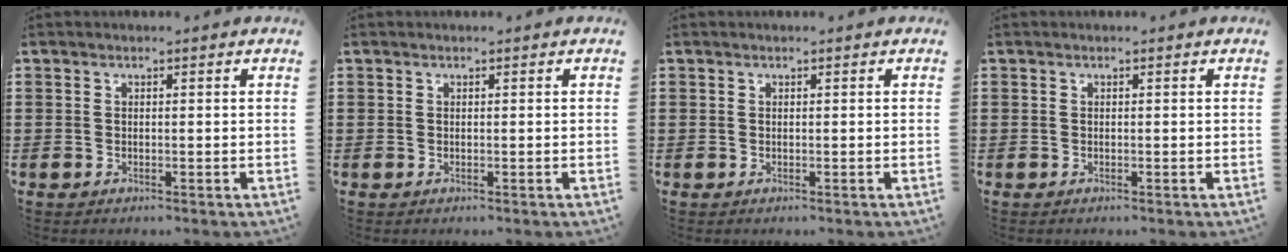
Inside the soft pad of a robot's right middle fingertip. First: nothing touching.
{"total": 0.0}
{"total": 0.0}
{"total": 0.0}